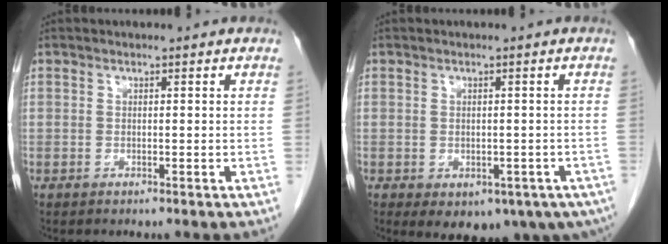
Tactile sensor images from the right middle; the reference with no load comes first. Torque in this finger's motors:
{"motor_torque": [1.31, -0.83, 0.16, 0.04]}